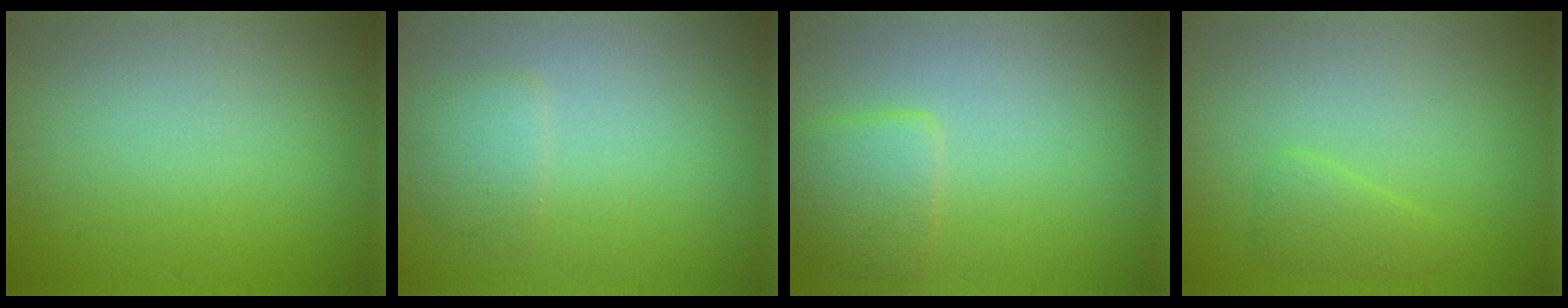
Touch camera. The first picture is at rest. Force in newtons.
{"total": 1.7, "press": 1.6, "slide": 0.2}
{"total": 2.7, "press": 2.7, "slide": 0.2}
{"total": 1.4, "press": 1.4, "slide": 0.2}